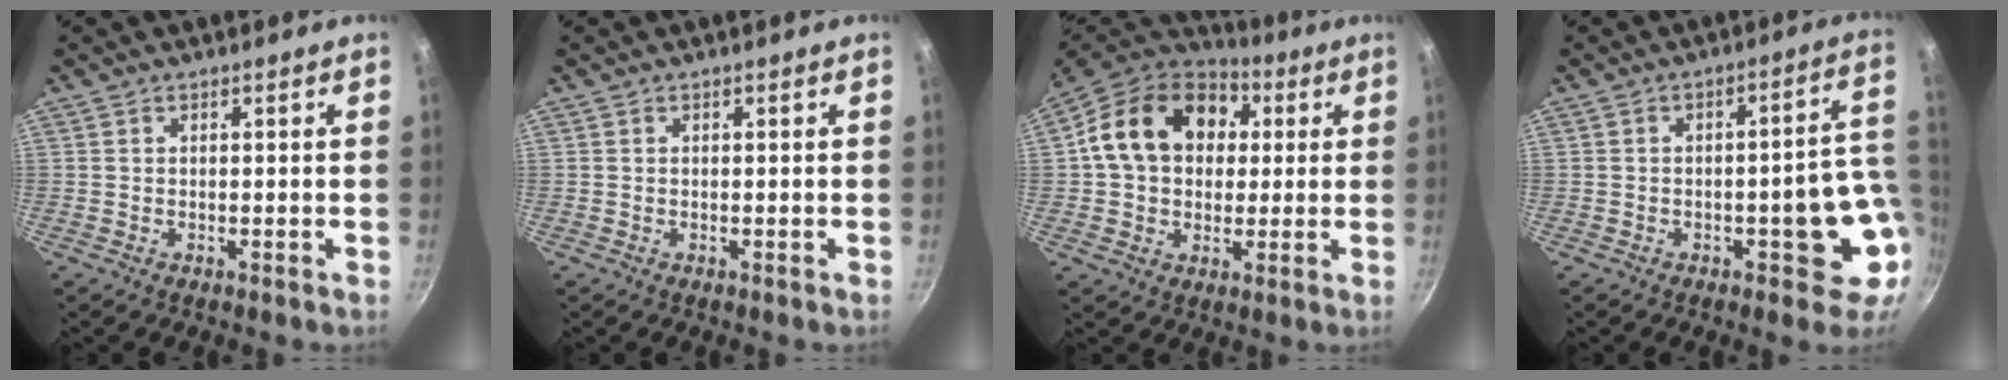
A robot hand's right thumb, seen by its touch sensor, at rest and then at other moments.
{"total": 0.0}
{"total": 19.2, "force": [4.0, 14.7, 11.8], "torque": [-0.184, 0.028, 0.054]}
{"total": 11.0, "force": [-2.0, 4.3, 10.0], "torque": [-0.083, 0.022, -0.023]}